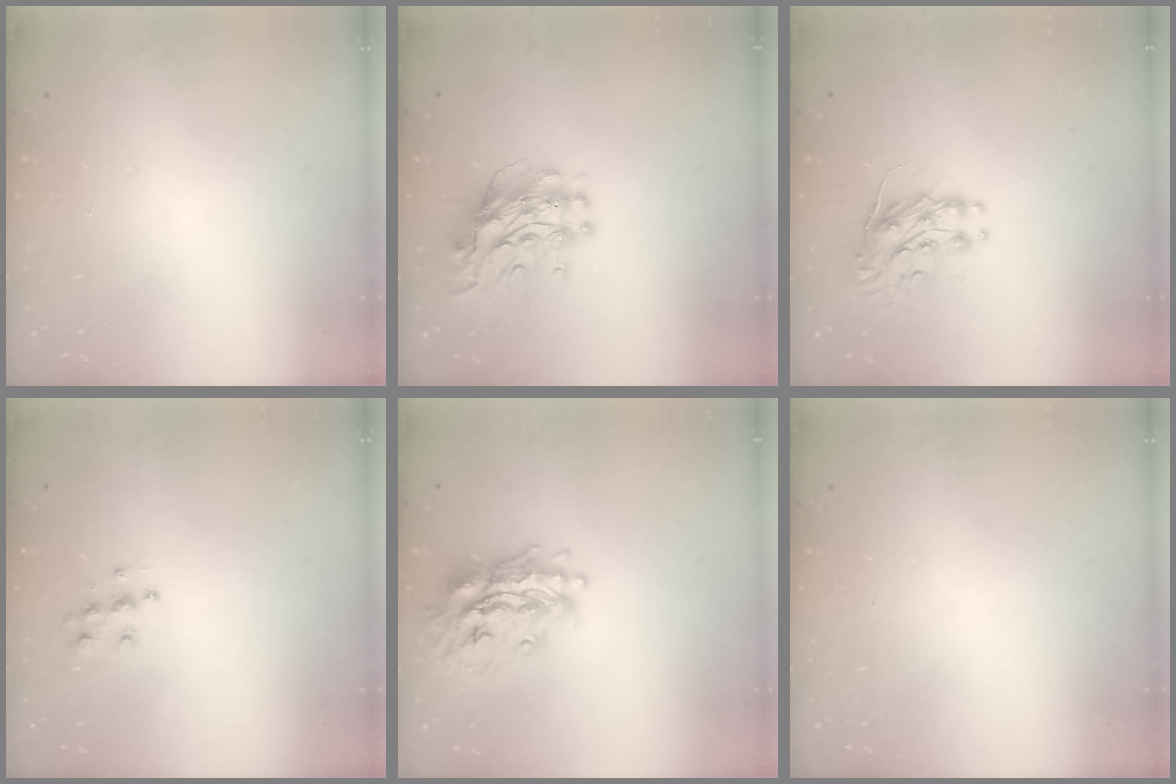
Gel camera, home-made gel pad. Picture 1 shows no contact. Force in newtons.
{"total": 12.5, "press": 12.5, "slide": 1.1}
{"total": 8.9, "press": 8.9, "slide": 0.3}
{"total": 6.2, "press": 6.2, "slide": 0.2}
{"total": 18.7, "press": 18.7, "slide": 1.8}
{"total": 0.0}